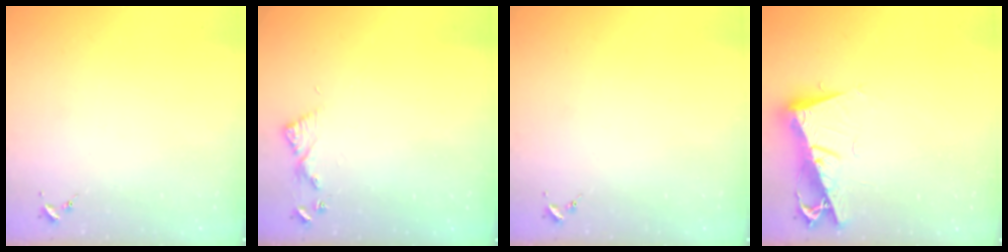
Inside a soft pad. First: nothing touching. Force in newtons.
{"total": 6.1, "press": 6.1, "slide": 0.6}
{"total": 0.0}
{"total": 10.6, "press": 10.5, "slide": 1.3}